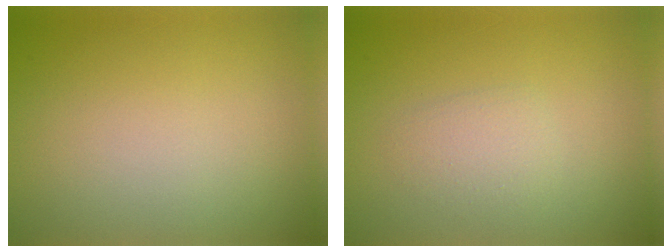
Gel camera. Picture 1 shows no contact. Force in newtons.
{"total": 1.6, "press": 1.6, "slide": 0.1}